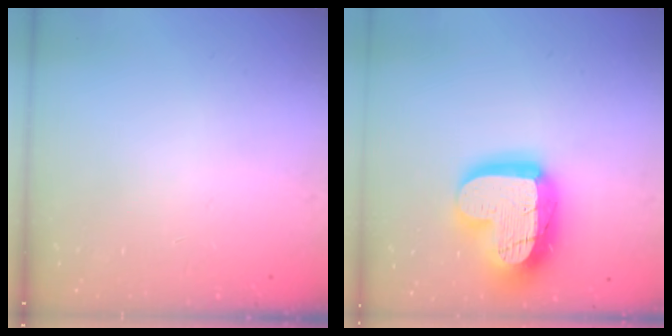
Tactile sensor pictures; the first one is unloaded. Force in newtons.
{"total": 21.2, "press": 21.2, "slide": 1.7}